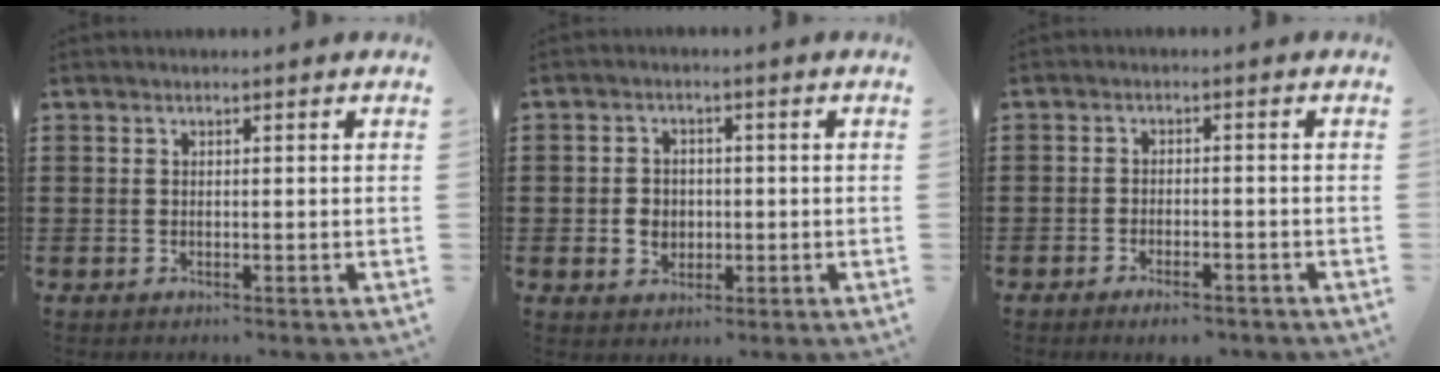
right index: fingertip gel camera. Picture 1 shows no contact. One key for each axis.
{"total": 3.2, "fx": -0.4, "fy": 2.9, "fz": 1.3, "tx": -0.026, "ty": 0.003, "tz": -0.014}
{"total": 2.3, "fx": -2.0, "fy": 0.3, "fz": 1.0, "tx": -0.020, "ty": 0.001, "tz": -0.038}